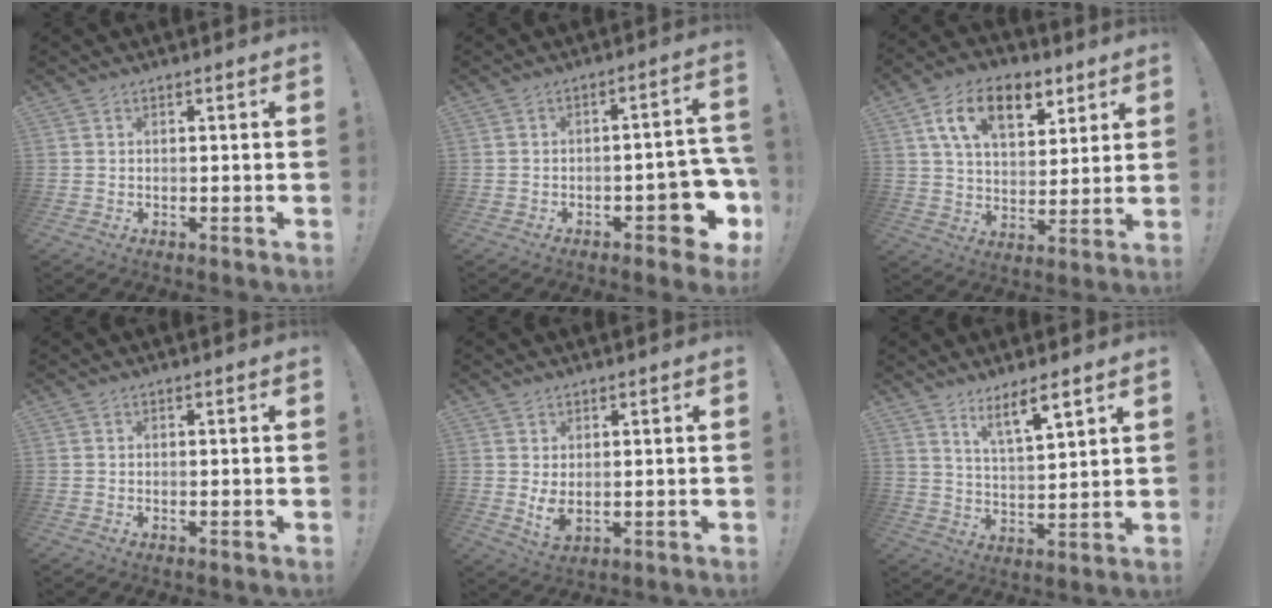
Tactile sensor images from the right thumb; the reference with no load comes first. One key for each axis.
{"total": 10.7, "fx": -4.7, "fy": 4.4, "fz": 8.5, "tx": -0.087, "ty": 0.026, "tz": -0.071}
{"total": 16.6, "fx": 7.8, "fy": 10.0, "fz": 10.7, "tx": -0.164, "ty": -0.021, "tz": 0.139}
{"total": 0.0}
{"total": 4.5, "fx": 0.8, "fy": 2.5, "fz": 3.7, "tx": -0.057, "ty": -0.015, "tz": 0.014}
{"total": 8.5, "fx": 6.4, "fy": 1.2, "fz": 5.5, "tx": -0.087, "ty": -0.041, "tz": 0.108}